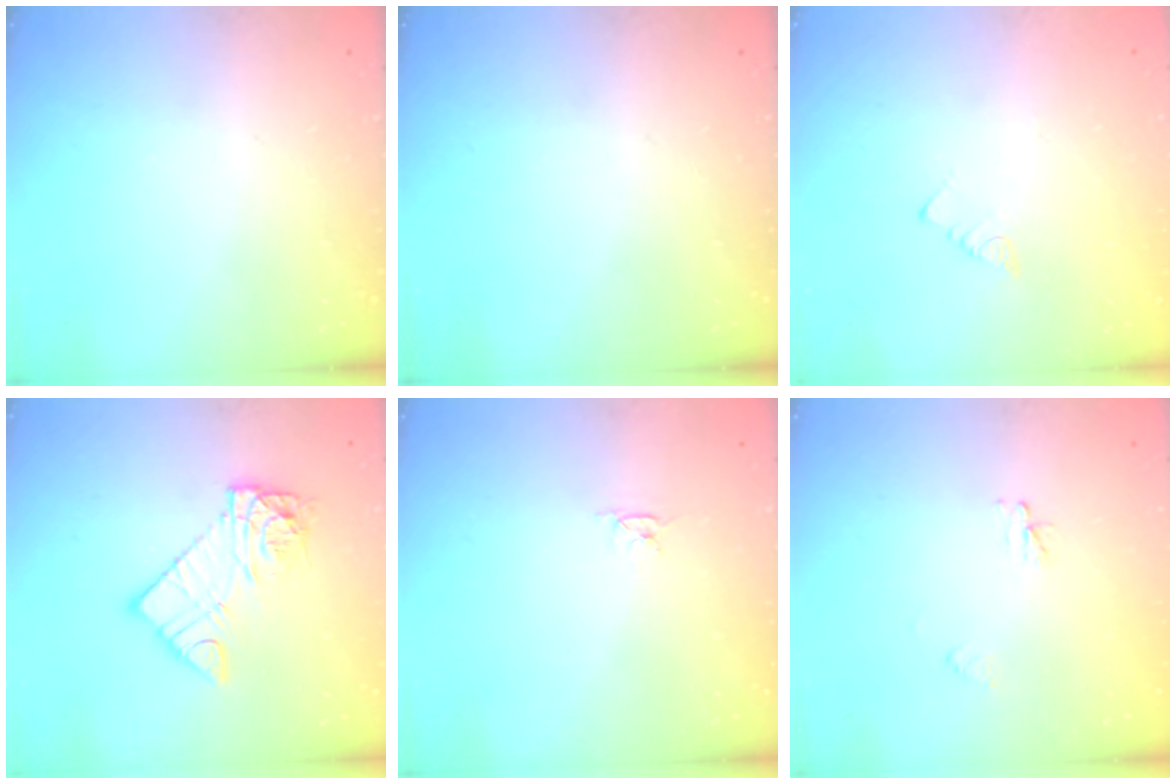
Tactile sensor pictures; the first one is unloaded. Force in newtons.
{"total": 0.0}
{"total": 3.0, "press": 3.0, "slide": 0.2}
{"total": 11.0, "press": 10.9, "slide": 1.0}
{"total": 2.8, "press": 2.8, "slide": 0.3}
{"total": 2.3, "press": 2.3, "slide": 0.3}